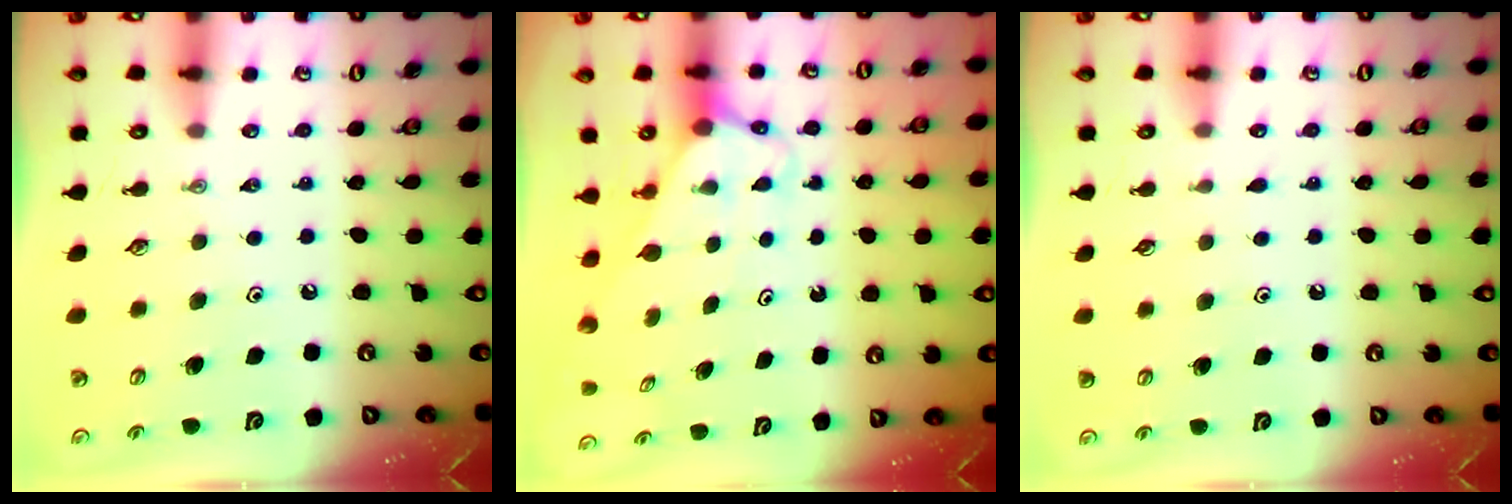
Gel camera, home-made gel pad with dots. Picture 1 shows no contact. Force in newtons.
{"total": 2.6, "press": 2.6, "slide": 0.1}
{"total": 2.0, "press": 2.0, "slide": 0.2}